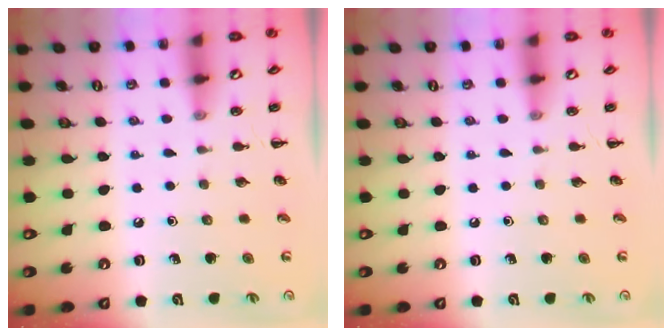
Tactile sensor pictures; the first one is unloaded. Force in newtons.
{"total": 0.0}